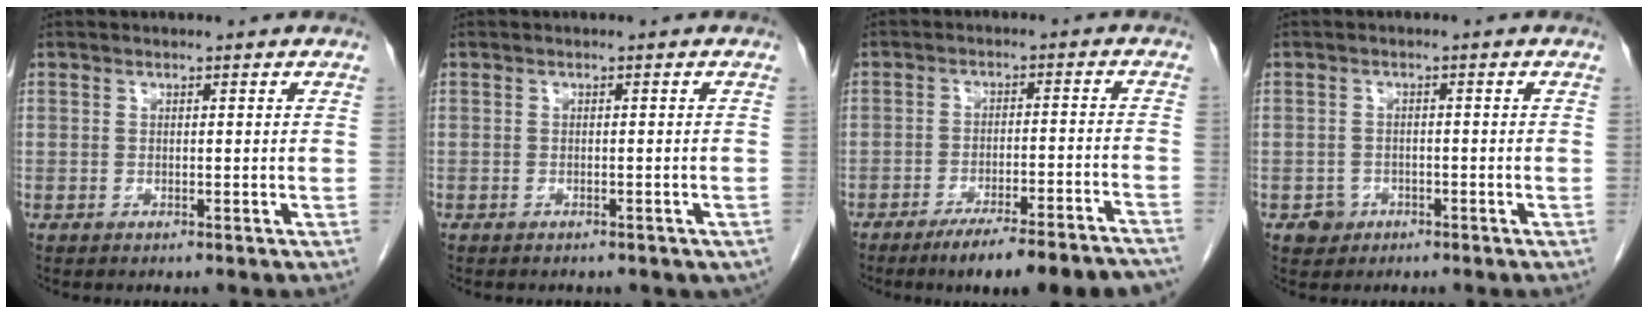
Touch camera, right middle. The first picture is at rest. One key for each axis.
{"total": 3.4, "fx": -2.7, "fy": 1.5, "fz": 1.4, "tx": -0.016, "ty": -0.003, "tz": -0.026}
{"total": 15.3, "fx": -12.9, "fy": 1.0, "fz": 8.0, "tx": -0.075, "ty": -0.002, "tz": -0.178}
{"total": 2.3, "fx": -1.2, "fy": 1.9, "fz": 0.2, "tx": 0.001, "ty": 0.010, "tz": -0.017}